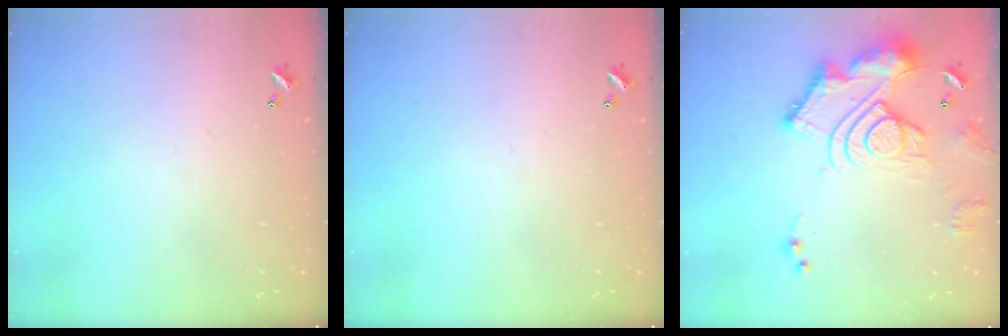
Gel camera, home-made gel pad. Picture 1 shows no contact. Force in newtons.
{"total": 0.0}
{"total": 18.1, "press": 18.0, "slide": 1.9}